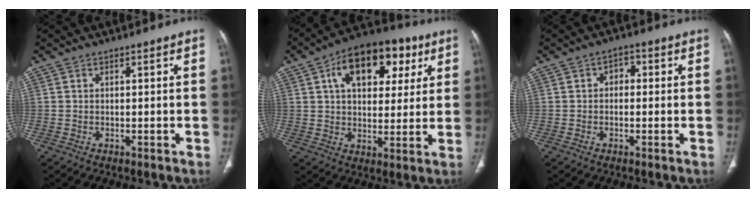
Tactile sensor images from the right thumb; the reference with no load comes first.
{"total": 18.0, "force": [7.2, 10.8, 12.5], "torque": [-0.145, 0.002, 0.107]}
{"total": 2.7, "force": [0.2, 2.0, 1.8], "torque": [-0.012, 0.012, -0.004]}